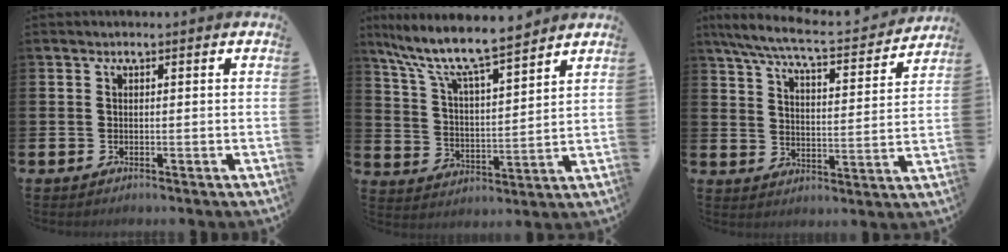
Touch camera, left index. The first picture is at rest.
{"total": 9.1, "force": [8.3, 1.0, 3.7], "torque": [-0.111, -0.055, 0.141]}
{"total": 7.8, "force": [6.9, 0.8, 3.5], "torque": [-0.100, -0.040, 0.117]}